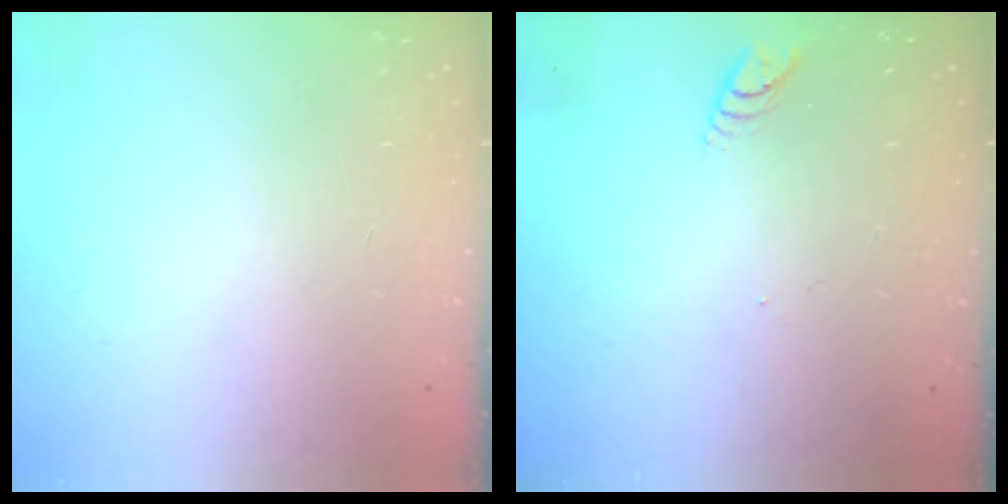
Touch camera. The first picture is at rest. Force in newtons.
{"total": 3.9, "press": 3.9, "slide": 0.4}